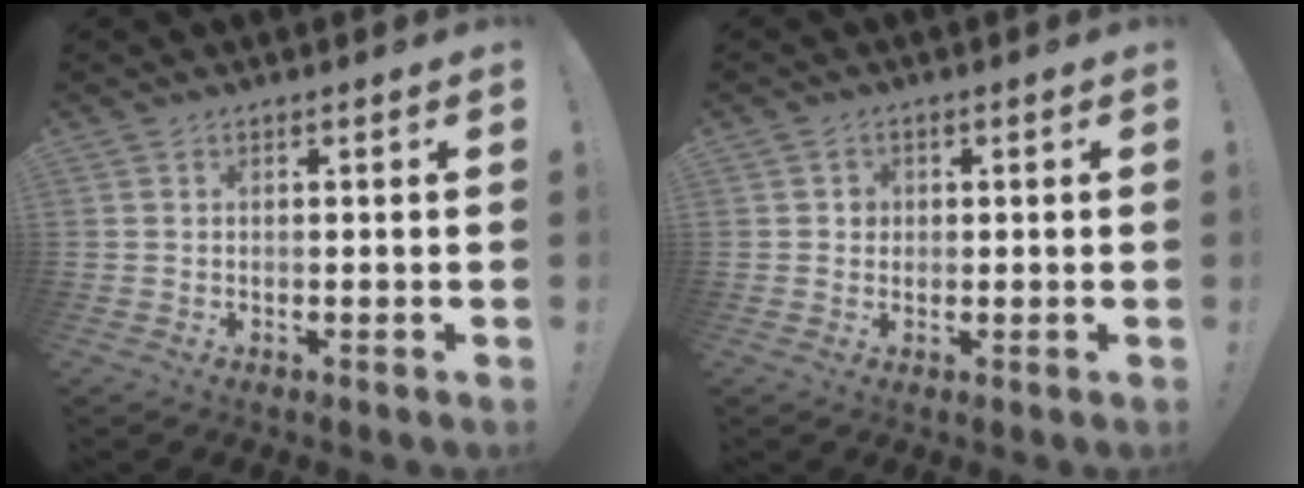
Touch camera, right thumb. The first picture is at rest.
{"total": 2.2, "force": [0.1, 2.1, 0.8], "torque": [-0.005, -0.001, 0.000]}